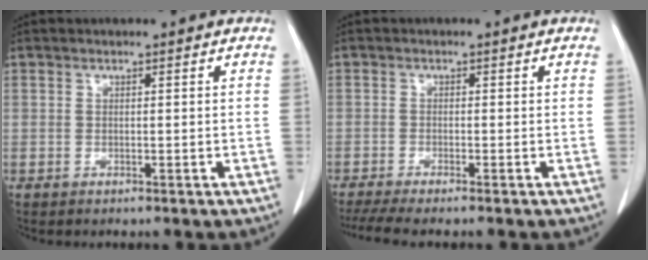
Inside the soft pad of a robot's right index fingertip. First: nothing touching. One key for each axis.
{"total": 5.5, "fx": -4.6, "fy": 0.1, "fz": 3.1, "tx": -0.045, "ty": -0.012, "tz": -0.077}